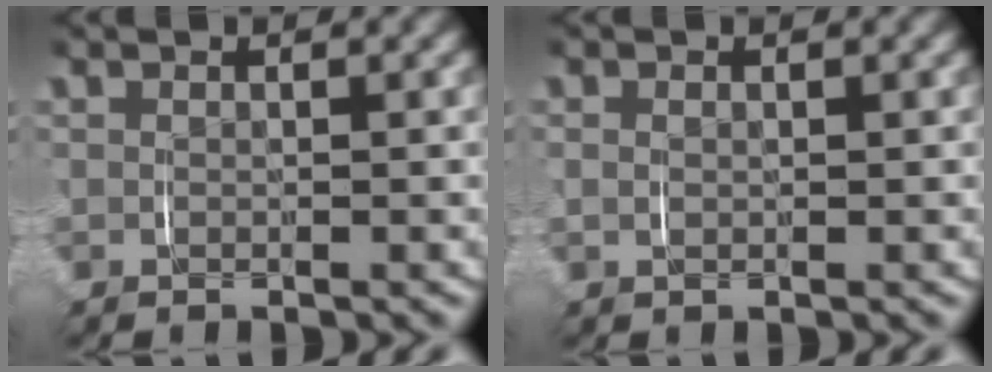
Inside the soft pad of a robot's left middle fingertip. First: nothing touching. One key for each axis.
{"total": 0.8, "fx": 0.1, "fy": 0.6, "fz": 0.5, "tx": -0.013, "ty": -0.003, "tz": 0.005}